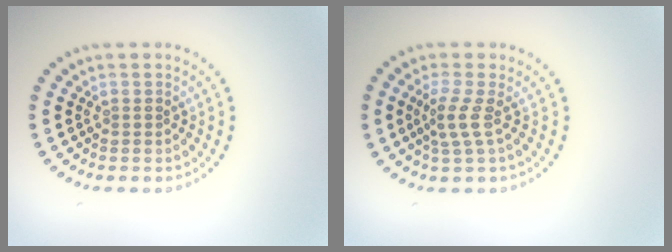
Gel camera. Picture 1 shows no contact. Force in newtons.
{"total": 2.2, "press": 1.5, "slide": 1.5}